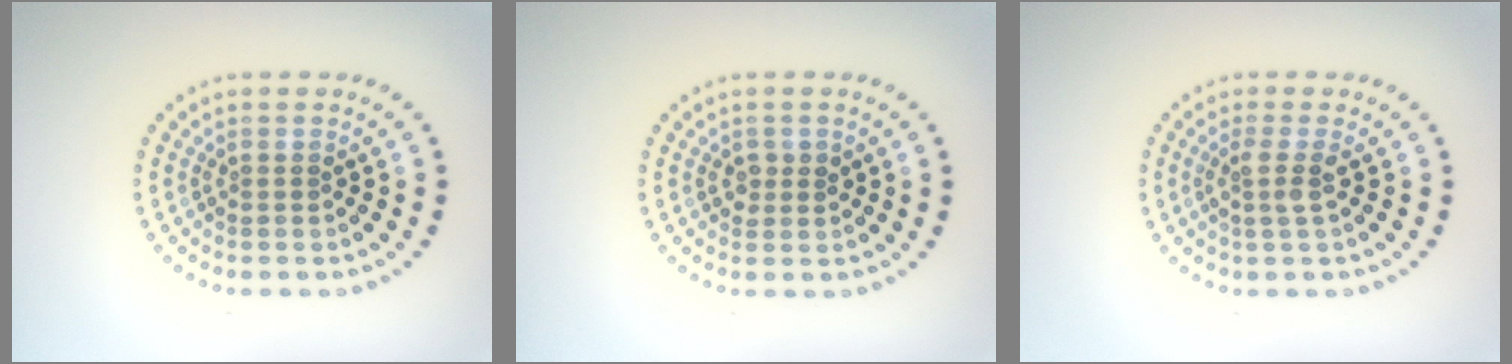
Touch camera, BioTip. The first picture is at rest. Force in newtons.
{"total": 1.4, "press": 1.3, "slide": 0.4}
{"total": 1.9, "press": 1.3, "slide": 1.3}